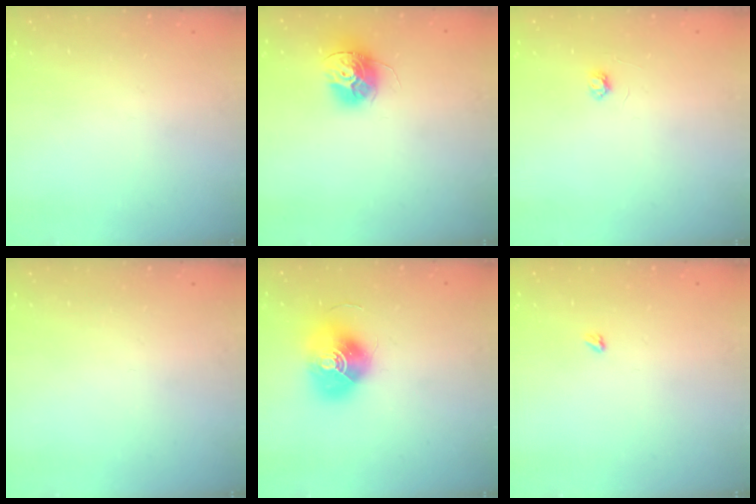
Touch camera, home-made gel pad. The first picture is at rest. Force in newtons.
{"total": 12.2, "press": 12.2, "slide": 0.4}
{"total": 2.6, "press": 2.6, "slide": 0.3}
{"total": 0.0}
{"total": 16.2, "press": 16.2, "slide": 0.5}
{"total": 2.4, "press": 2.4, "slide": 0.4}